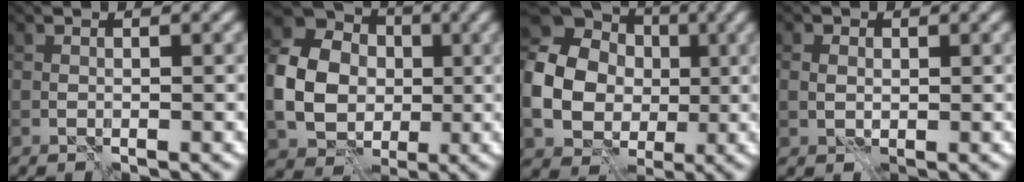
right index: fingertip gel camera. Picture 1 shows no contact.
{"total": 8.8, "force": [-0.3, 7.3, 4.9], "torque": [-0.112, 0.002, -0.009]}
{"total": 13.5, "force": [0.1, 11.5, 7.1], "torque": [-0.159, 0.000, -0.025]}
{"total": 1.1, "force": [0.4, 1.0, 0.4], "torque": [-0.008, 0.002, 0.007]}